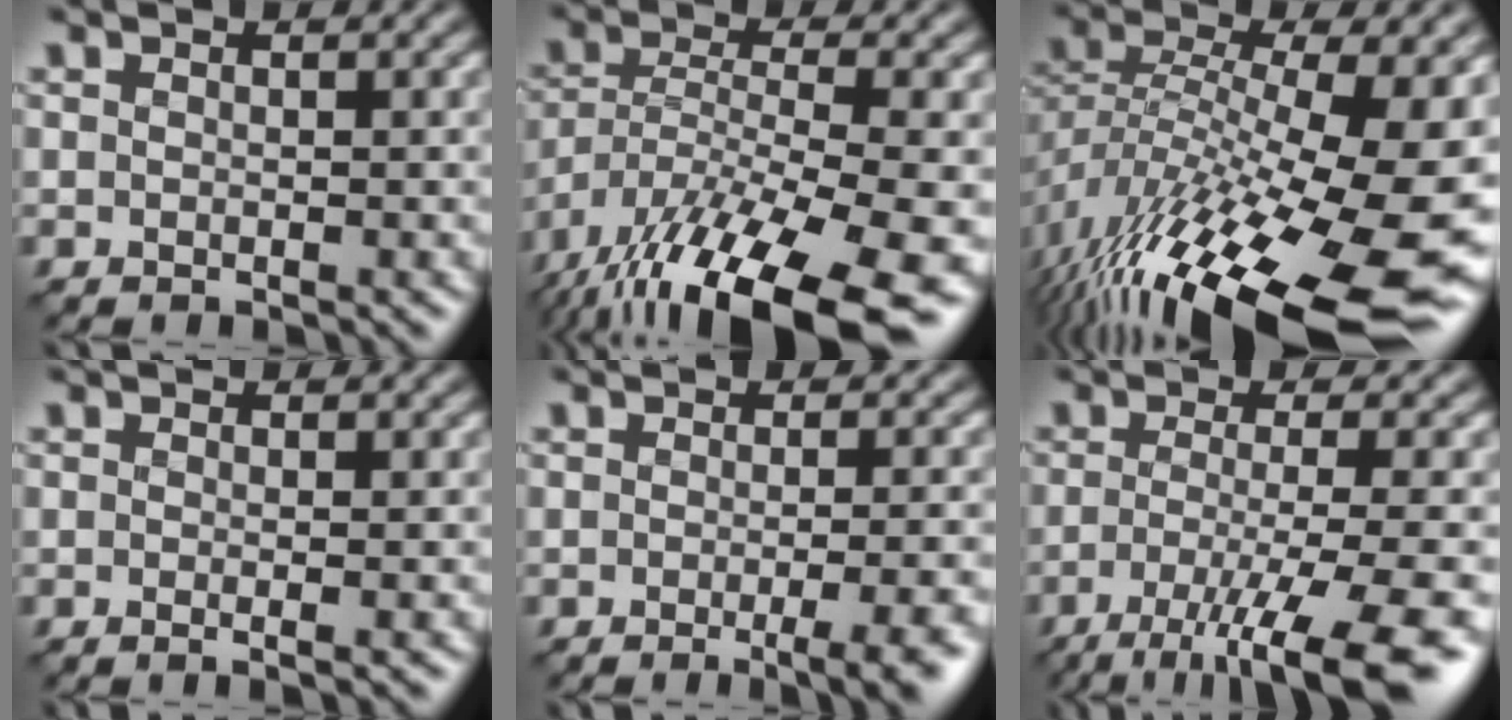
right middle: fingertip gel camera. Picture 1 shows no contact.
{"total": 15.6, "force": [-10.5, 4.4, 10.6], "torque": [-0.219, -0.020, -0.174]}
{"total": 17.5, "force": [-6.9, 7.3, 14.4], "torque": [-0.271, -0.012, -0.118]}
{"total": 1.3, "force": [-0.1, 0.4, 1.2], "torque": [-0.014, -0.004, -0.010]}
{"total": 5.2, "force": [-2.0, 1.6, 4.6], "torque": [-0.042, -0.003, -0.022]}
{"total": 8.8, "force": [-4.5, 2.0, 7.3], "torque": [-0.111, -0.011, -0.081]}